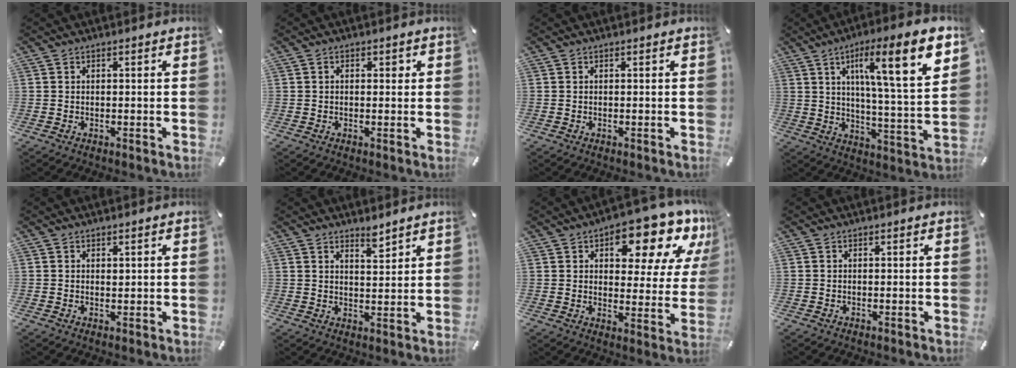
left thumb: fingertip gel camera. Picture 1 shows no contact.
{"total": 1.3, "force": [0.2, 0.9, 1.0], "torque": [-0.021, 0.007, 0.001]}
{"total": 0.0}
{"total": 17.2, "force": [8.7, 2.6, 14.6], "torque": [-0.221, -0.046, 0.123]}
{"total": 0.6, "force": [0.3, 0.5, 0.2], "torque": [-0.005, 0.000, 0.007]}
{"total": 3.8, "force": [3.5, 0.8, 1.1], "torque": [-0.004, -0.030, 0.061]}
{"total": 16.6, "force": [10.6, 7.6, 10.2], "torque": [-0.125, -0.069, 0.171]}
{"total": 0.0}